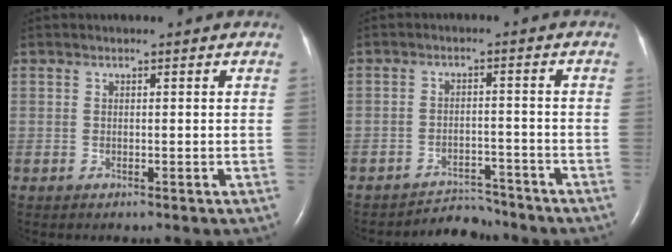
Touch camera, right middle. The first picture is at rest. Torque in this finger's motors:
{"motor_torque": [-0.48, -0.14, -0.16, 0.00]}